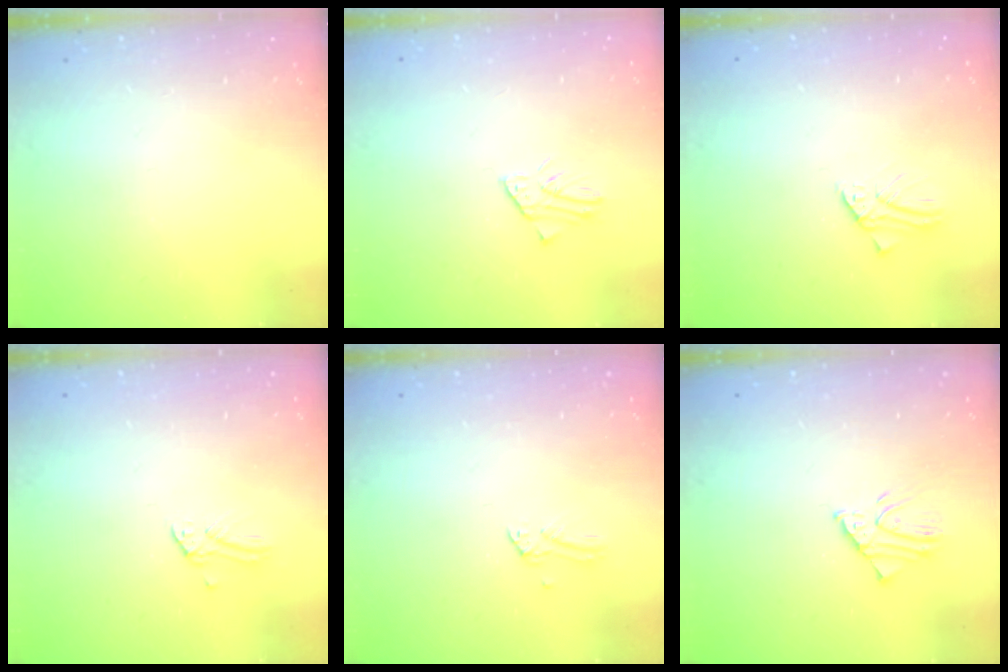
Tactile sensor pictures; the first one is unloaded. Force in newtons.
{"total": 2.1, "press": 2.1, "slide": 0.2}
{"total": 0.0}
{"total": 0.0}
{"total": 0.0}
{"total": 2.9, "press": 2.9, "slide": 0.2}